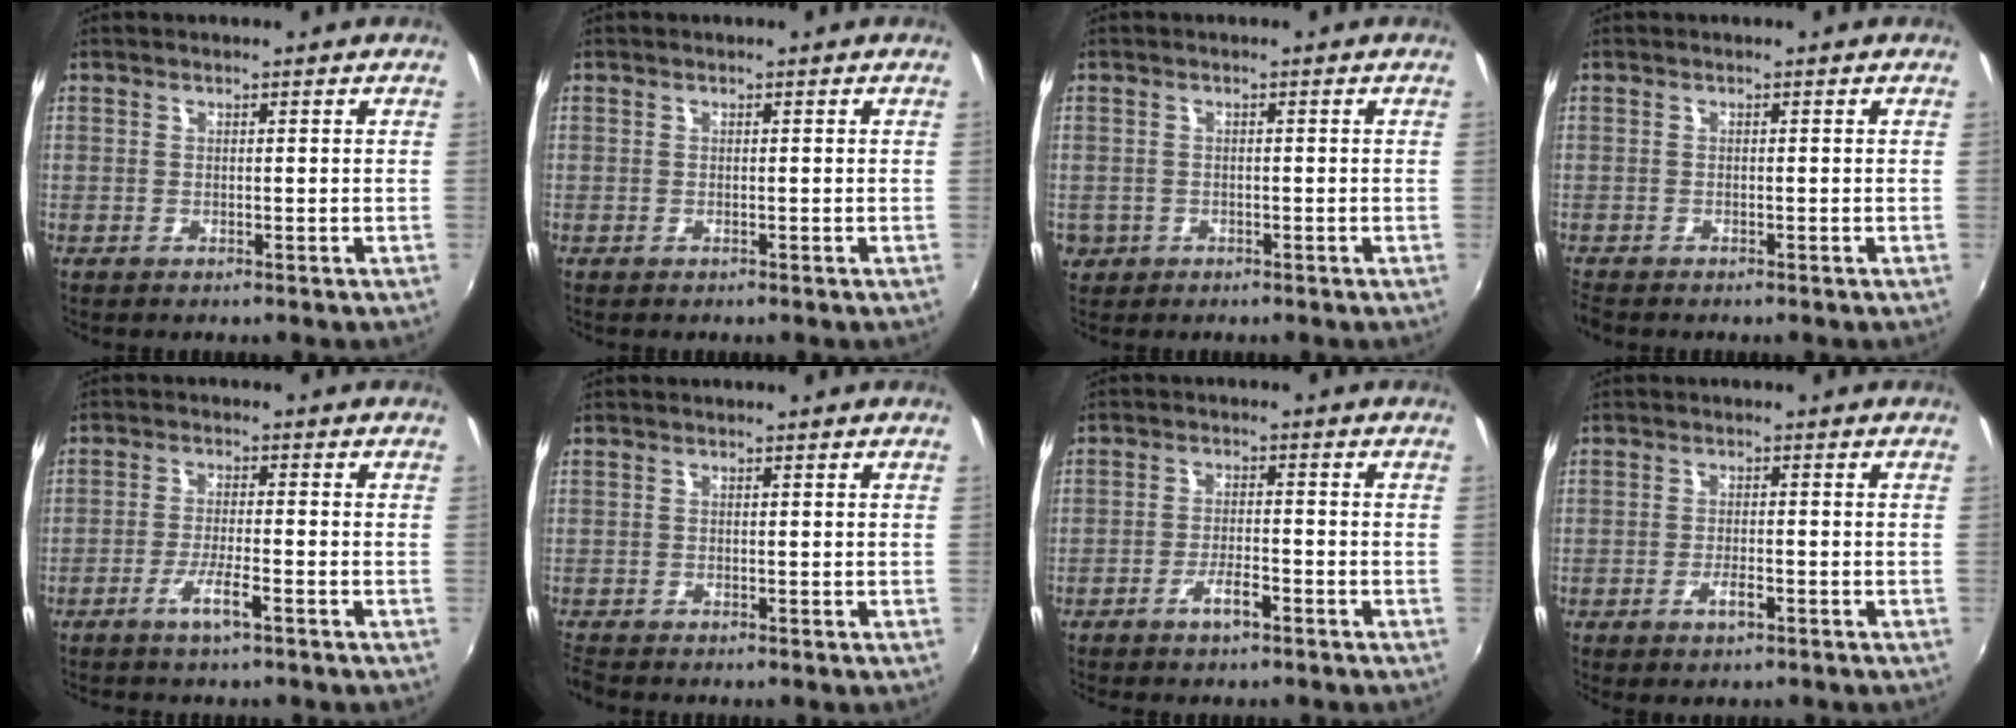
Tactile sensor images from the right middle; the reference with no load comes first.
{"total": 0.0}
{"total": 3.9, "force": [-1.1, 3.5, 1.3], "torque": [-0.040, -0.001, -0.013]}
{"total": 1.9, "force": [-1.8, 0.4, 0.7], "torque": [-0.015, -0.014, -0.032]}
{"total": 4.3, "force": [-2.9, 0.3, 3.2], "torque": [-0.072, -0.004, -0.055]}
{"total": 2.3, "force": [-2.2, 0.2, 0.7], "torque": [-0.018, -0.016, -0.043]}
{"total": 3.9, "force": [-2.7, 0.9, 2.6], "torque": [-0.061, 0.000, -0.048]}
{"total": 3.0, "force": [-1.8, 1.0, 2.2], "torque": [-0.047, -0.004, -0.033]}